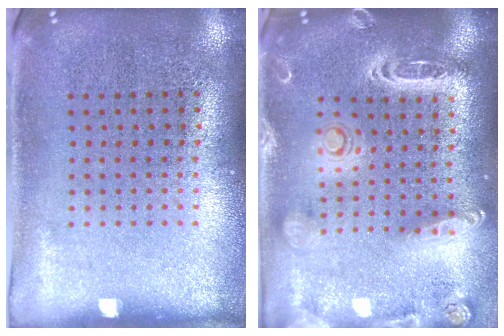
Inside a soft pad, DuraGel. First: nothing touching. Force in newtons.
{"total": 2.5, "press": 2.3, "slide": 1.1}